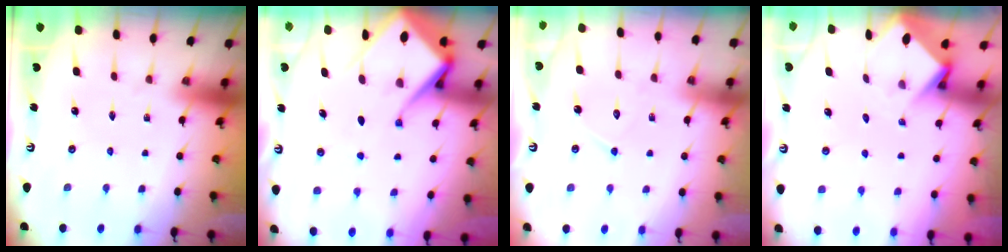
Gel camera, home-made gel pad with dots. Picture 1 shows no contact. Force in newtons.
{"total": 14.6, "press": 14.5, "slide": 1.3}
{"total": 6.6, "press": 6.6, "slide": 0.6}
{"total": 3.7, "press": 3.7, "slide": 0.3}